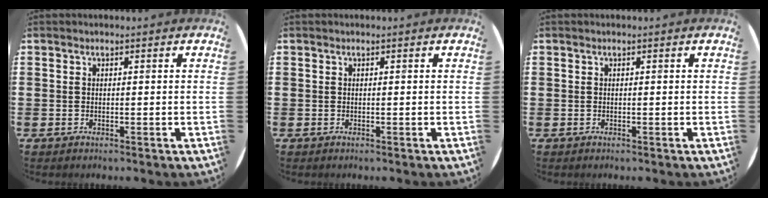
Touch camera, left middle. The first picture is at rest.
{"total": 0.0}
{"total": 0.0}